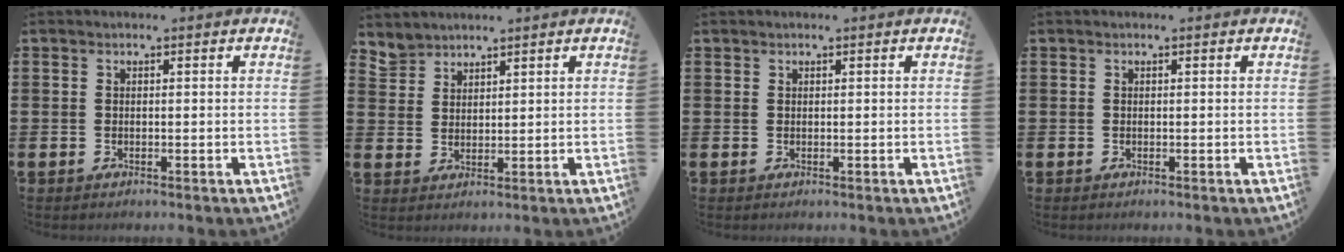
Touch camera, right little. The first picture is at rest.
{"total": 3.3, "force": [3.2, 0.6, -0.6], "torque": [0.001, -0.010, 0.064]}
{"total": 0.0}
{"total": 0.0}